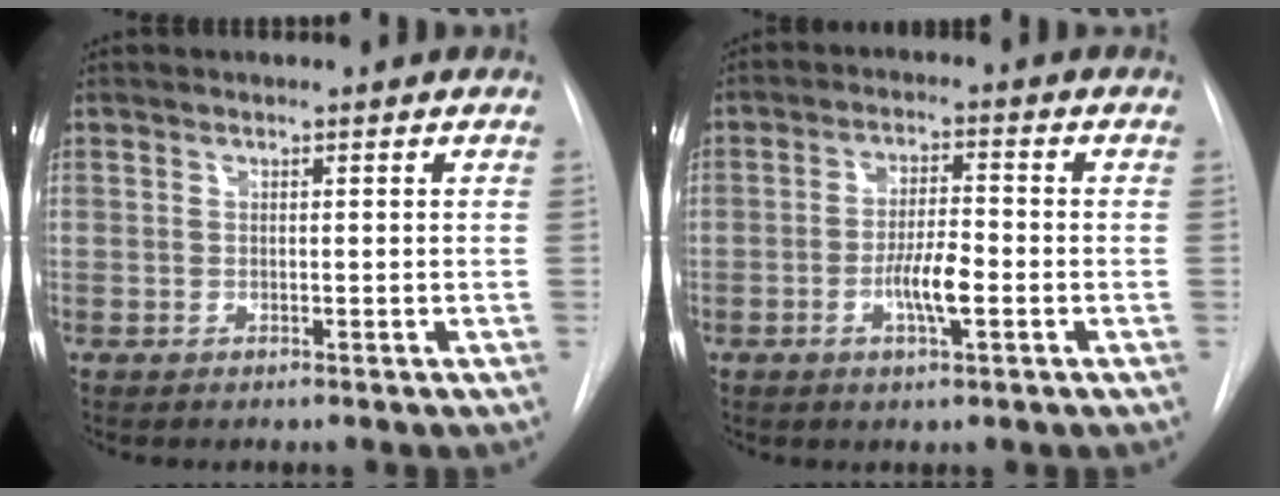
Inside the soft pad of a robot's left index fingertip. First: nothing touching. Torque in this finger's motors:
{"motor_torque": [1.04, 0.34, 0.15, 0.04]}